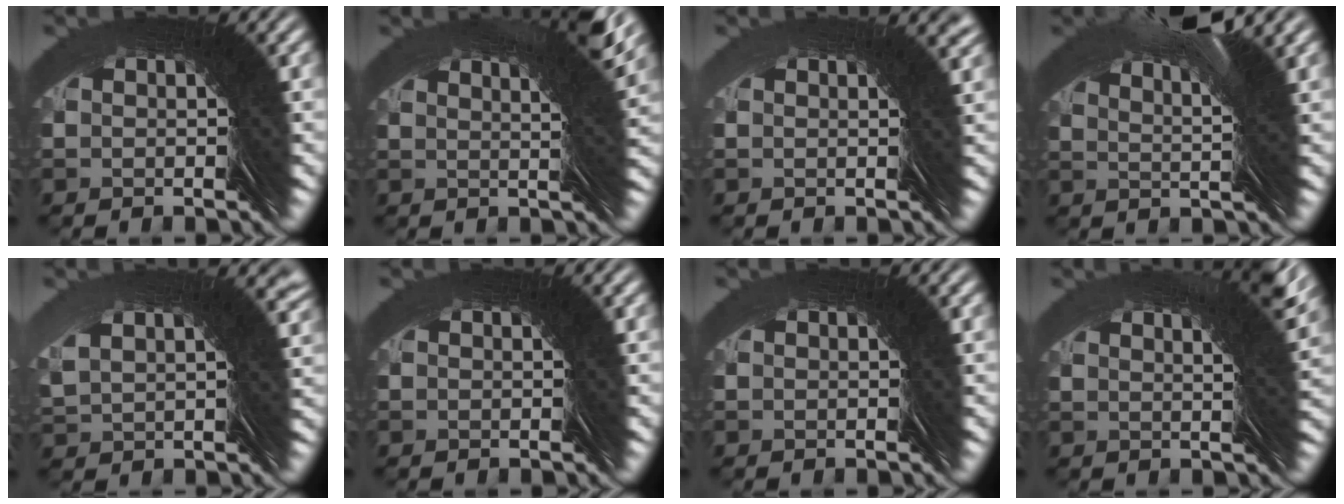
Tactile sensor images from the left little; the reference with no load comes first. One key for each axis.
{"total": 6.2, "fx": 2.6, "fy": -5.5, "fz": -0.9, "tx": 0.054, "ty": 0.058, "tz": 0.029}
{"total": 3.1, "fx": 0.2, "fy": -2.7, "fz": -1.6, "tx": 0.047, "ty": 0.016, "tz": 0.004}
{"total": 6.7, "fx": 4.1, "fy": -5.3, "fz": -0.3, "tx": 0.011, "ty": 0.057, "tz": 0.059}
{"total": 3.8, "fx": 2.2, "fy": -3.0, "fz": -0.7, "tx": 0.026, "ty": 0.025, "tz": 0.036}
{"total": 0.0}
{"total": 0.0}
{"total": 5.5, "fx": 2.2, "fy": -4.9, "fz": -0.7, "tx": 0.048, "ty": 0.054, "tz": 0.025}